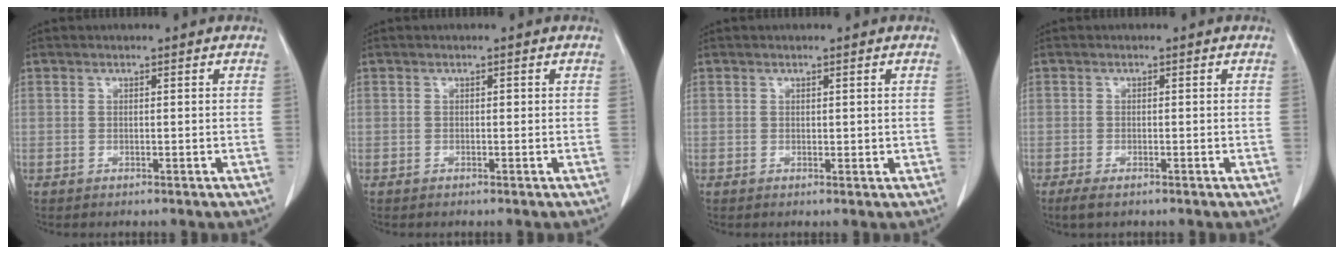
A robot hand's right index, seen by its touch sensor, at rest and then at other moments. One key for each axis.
{"total": 0.0}
{"total": 0.7, "fx": 0.3, "fy": 0.5, "fz": 0.4, "tx": -0.002, "ty": -0.002, "tz": 0.005}
{"total": 1.5, "fx": -1.1, "fy": 0.4, "fz": 1.0, "tx": -0.023, "ty": -0.004, "tz": -0.017}